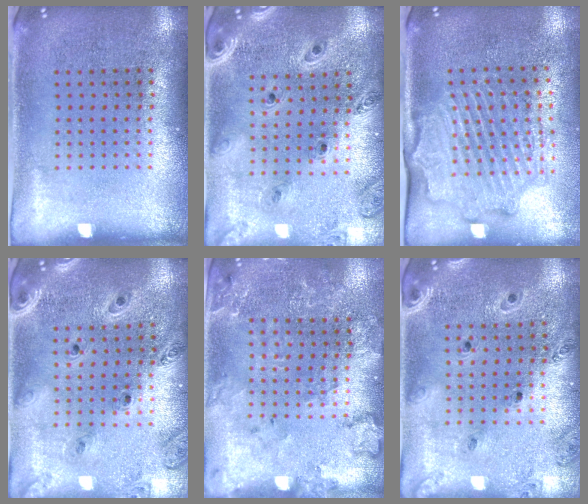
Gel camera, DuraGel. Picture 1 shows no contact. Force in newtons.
{"total": 1.3, "press": 1.3, "slide": 0.2}
{"total": 2.2, "press": 2.2, "slide": 0.2}
{"total": 1.4, "press": 1.4, "slide": 0.1}
{"total": 1.9, "press": 1.9, "slide": 0.2}
{"total": 0.6, "press": 0.6, "slide": 0.1}